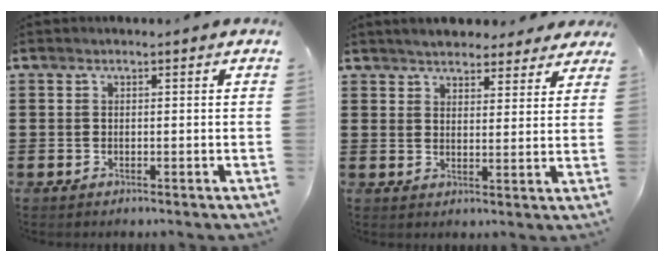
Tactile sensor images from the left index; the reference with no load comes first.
{"total": 4.2, "force": [4.1, 0.8, 0.8], "torque": [-0.030, -0.008, 0.075]}